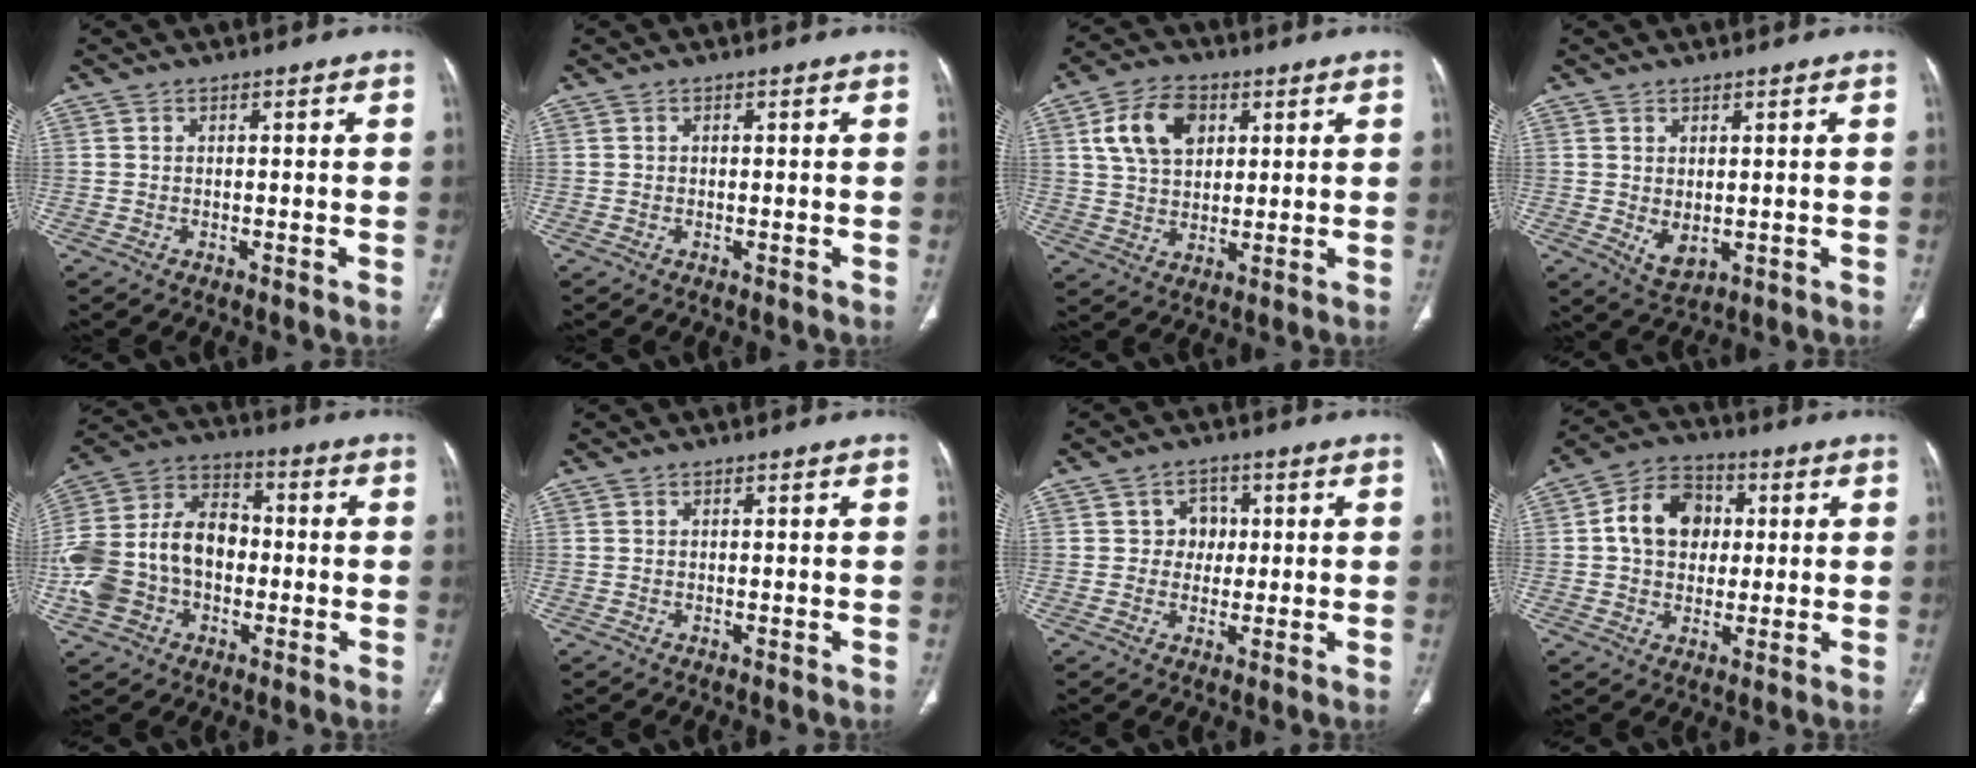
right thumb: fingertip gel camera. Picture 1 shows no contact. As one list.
[{"total": 0.0}, {"total": 10.8, "force": [3.8, 7.2, 7.1], "torque": [-0.112, -0.002, 0.068]}, {"total": 4.1, "force": [-0.2, 2.4, 3.3], "torque": [-0.051, -0.008, 0.014]}, {"total": 19.2, "force": [-3.0, 14.0, 12.7], "torque": [-0.263, 0.042, -0.054]}, {"total": 0.0}, {"total": 4.3, "force": [0.6, 3.9, 1.8], "torque": [0.005, 0.006, 0.004]}, {"total": 11.2, "force": [1.6, 8.8, 6.8], "torque": [-0.087, 0.014, 0.019]}]